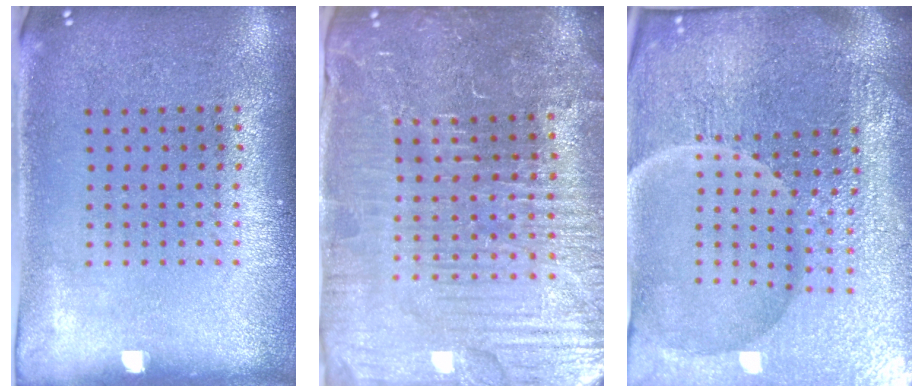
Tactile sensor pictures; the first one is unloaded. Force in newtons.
{"total": 5.7, "press": 5.3, "slide": 2.2}
{"total": 6.3, "press": 5.7, "slide": 2.7}